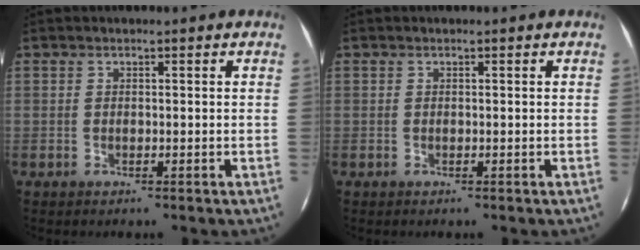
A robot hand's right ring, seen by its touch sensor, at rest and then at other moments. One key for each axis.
{"total": 0.0}